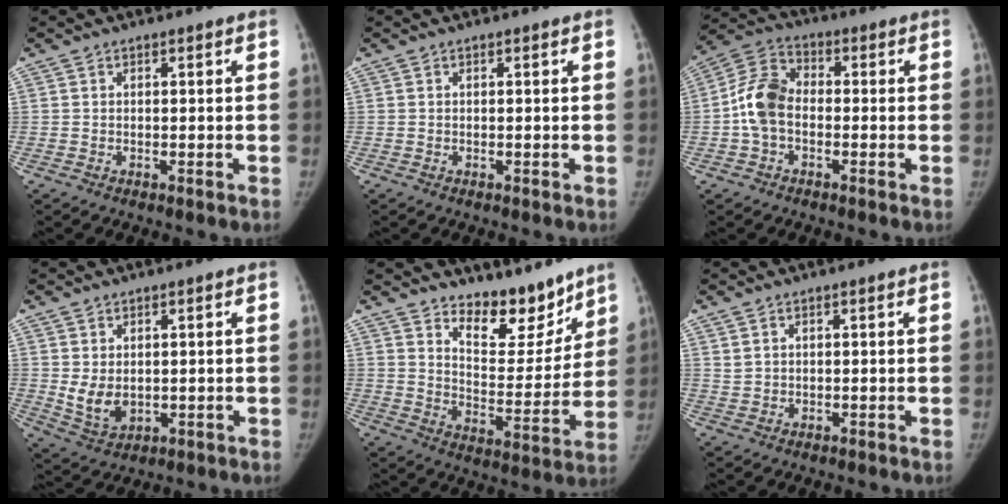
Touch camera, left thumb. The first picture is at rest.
{"total": 0.0}
{"total": 9.1, "force": [-1.3, 6.3, 6.5], "torque": [-0.123, 0.029, -0.039]}
{"total": 5.4, "force": [0.5, 3.9, 3.7], "torque": [-0.058, -0.017, 0.026]}
{"total": 12.6, "force": [10.2, 5.4, 5.0], "torque": [-0.025, -0.090, 0.167]}
{"total": 1.4, "force": [0.7, 1.1, 0.6], "torque": [-0.006, -0.003, 0.016]}